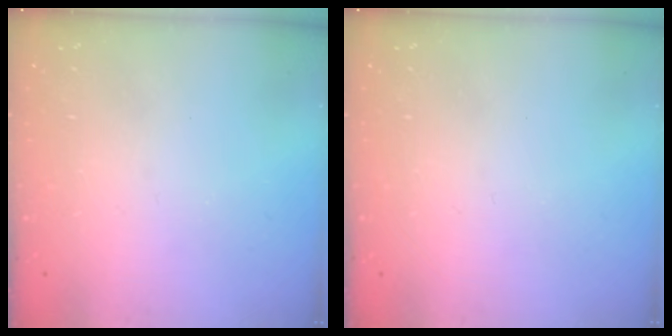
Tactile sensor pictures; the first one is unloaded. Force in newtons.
{"total": 0.0}